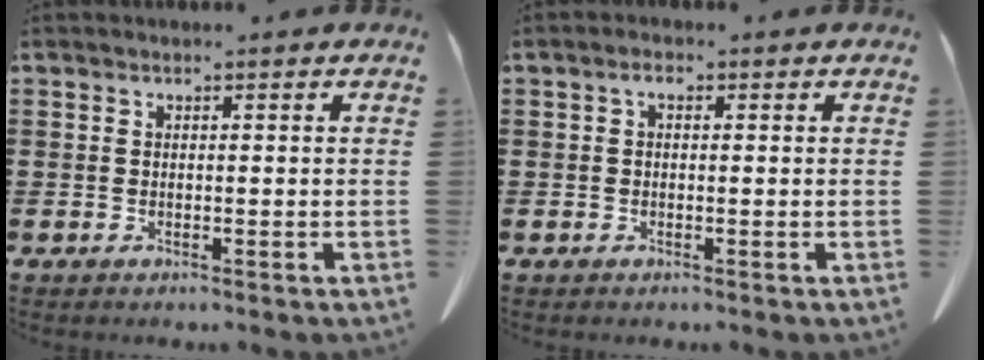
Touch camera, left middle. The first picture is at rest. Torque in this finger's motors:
{"motor_torque": [0.20, 0.16, 0.02, 0.01]}